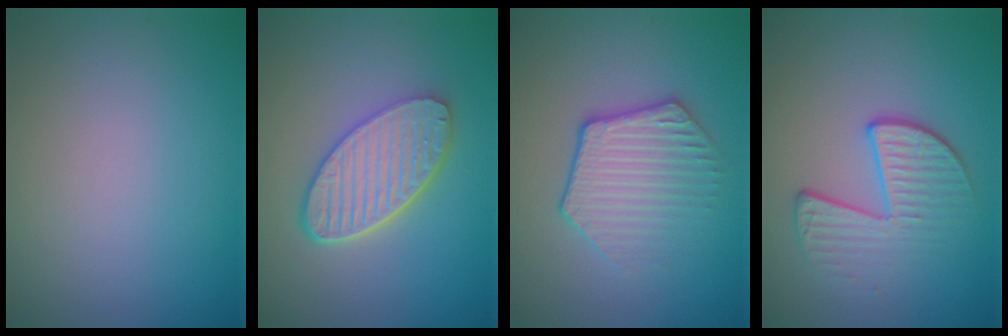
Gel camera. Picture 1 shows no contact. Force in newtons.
{"total": 5.6, "press": 4.4, "slide": 3.5}
{"total": 3.6, "press": 3.2, "slide": 1.7}
{"total": 3.8, "press": 2.8, "slide": 2.6}